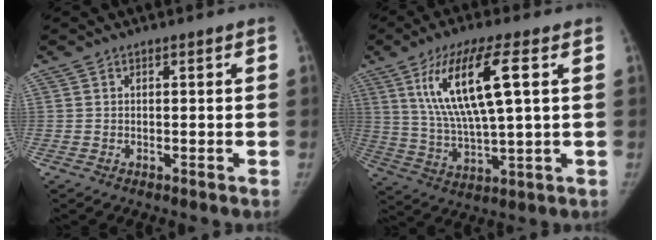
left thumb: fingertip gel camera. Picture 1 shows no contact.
{"total": 15.0, "force": [4.8, 3.2, 13.9], "torque": [-0.283, -0.009, 0.093]}